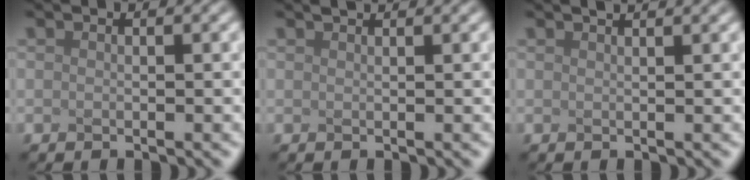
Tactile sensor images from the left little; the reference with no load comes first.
{"total": 1.5, "force": [1.3, 0.4, 0.7], "torque": [0.000, 0.007, -0.002]}
{"total": 2.5, "force": [1.9, 0.9, 1.4], "torque": [0.004, 0.018, -0.006]}